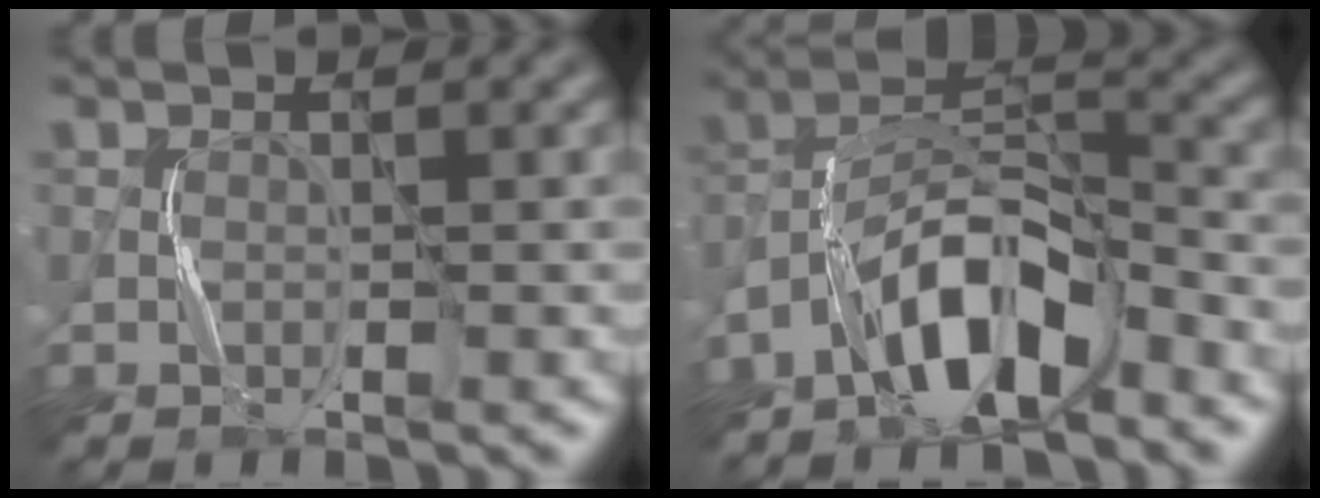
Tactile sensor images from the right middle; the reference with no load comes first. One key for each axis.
{"total": 7.7, "fx": -5.1, "fy": 2.5, "fz": 5.1, "tx": -0.092, "ty": 0.010, "tz": -0.098}